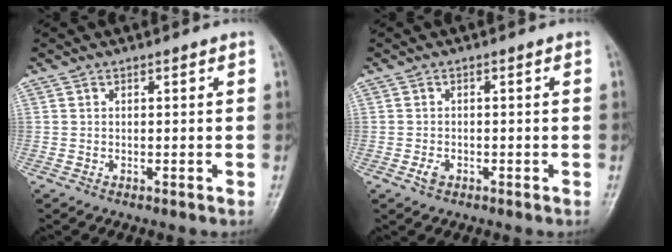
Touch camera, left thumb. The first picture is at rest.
{"total": 1.7, "force": [-0.8, 1.1, 1.0], "torque": [-0.020, 0.005, -0.015]}